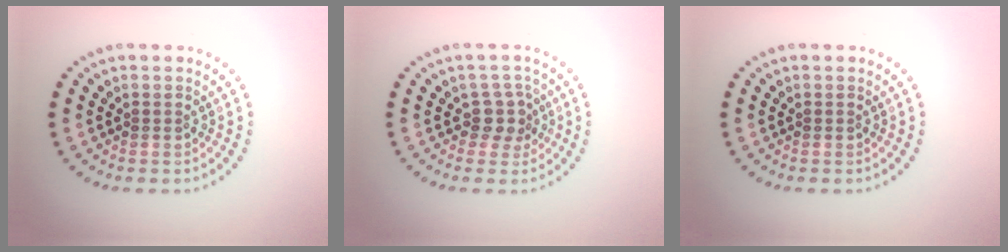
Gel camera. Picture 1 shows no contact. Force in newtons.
{"total": 2.2, "press": 1.7, "slide": 1.3}
{"total": 0.0}